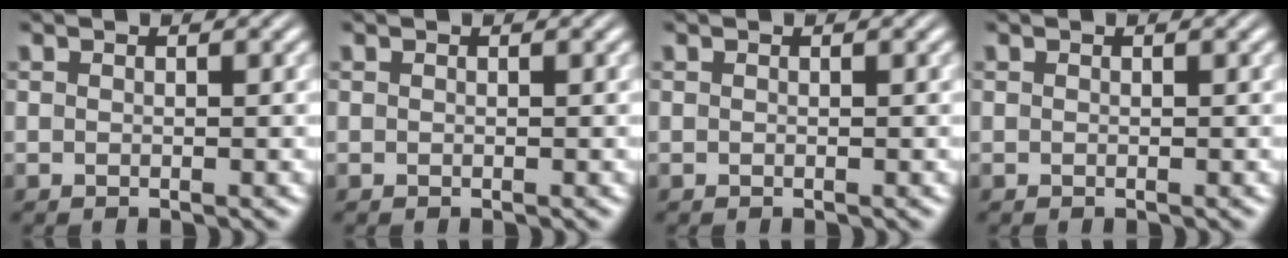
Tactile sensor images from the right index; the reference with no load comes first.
{"total": 0.0}
{"total": 0.0}
{"total": 0.0}